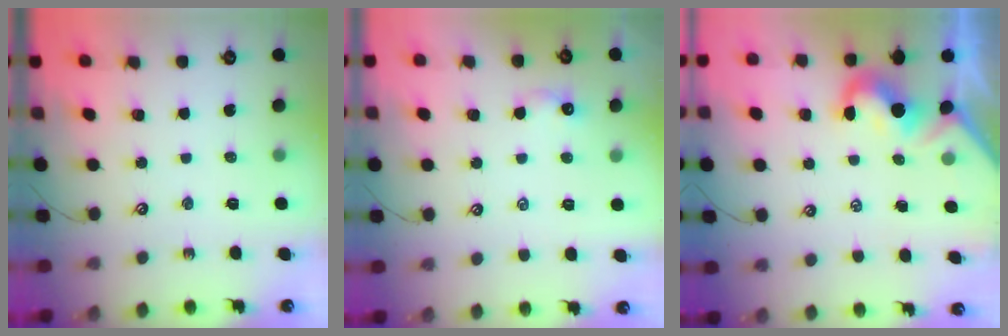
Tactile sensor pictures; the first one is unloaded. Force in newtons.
{"total": 1.6, "press": 1.5, "slide": 0.4}
{"total": 1.7, "press": 1.5, "slide": 0.8}